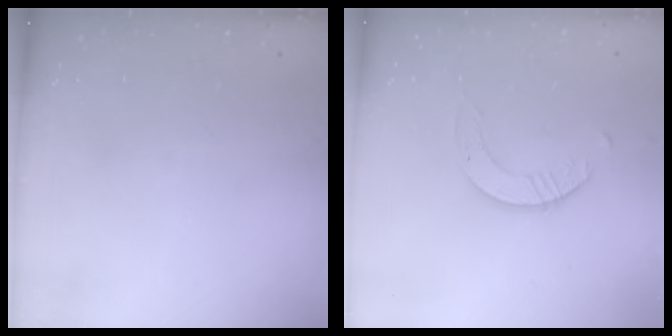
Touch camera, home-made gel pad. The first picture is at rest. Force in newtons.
{"total": 2.6, "press": 2.6, "slide": 0.3}